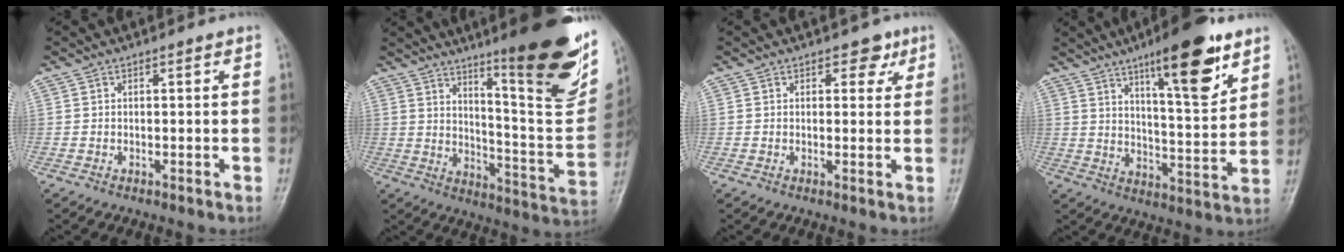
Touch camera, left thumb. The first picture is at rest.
{"total": 24.4, "force": [14.5, 4.4, 19.1], "torque": [-0.238, -0.077, 0.218]}
{"total": 3.1, "force": [1.7, 2.0, 1.6], "torque": [0.003, -0.006, 0.018]}
{"total": 16.5, "force": [9.7, 4.2, 12.7], "torque": [-0.165, -0.054, 0.151]}